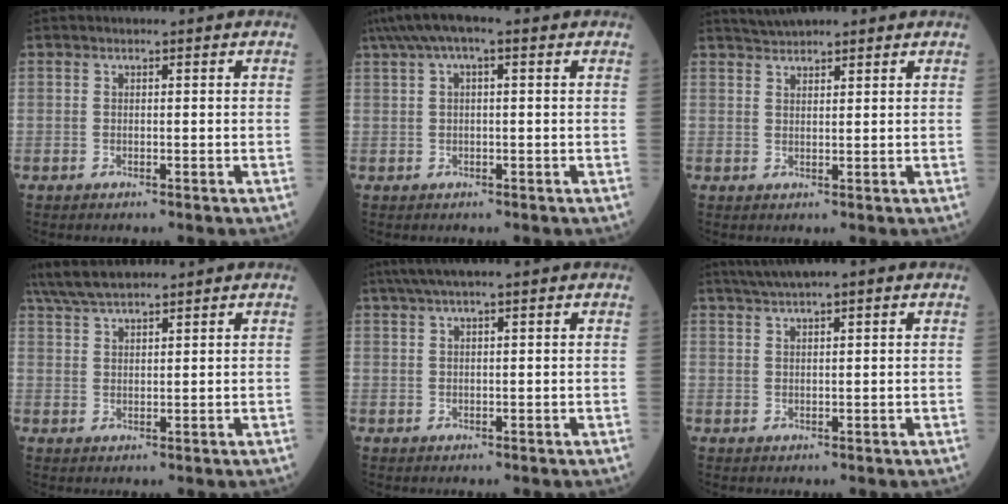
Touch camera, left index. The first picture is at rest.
{"total": 6.0, "force": [3.2, 1.4, 4.8], "torque": [-0.097, 0.042, 0.054]}
{"total": 3.7, "force": [3.4, 0.6, 1.3], "torque": [-0.030, 0.030, 0.062]}
{"total": 7.6, "force": [6.7, 1.0, 3.5], "torque": [-0.072, 0.029, 0.127]}
{"total": 4.9, "force": [3.8, -0.5, 3.1], "torque": [-0.057, 0.033, 0.070]}
{"total": 4.6, "force": [3.5, -0.2, 3.0], "torque": [-0.061, 0.027, 0.064]}